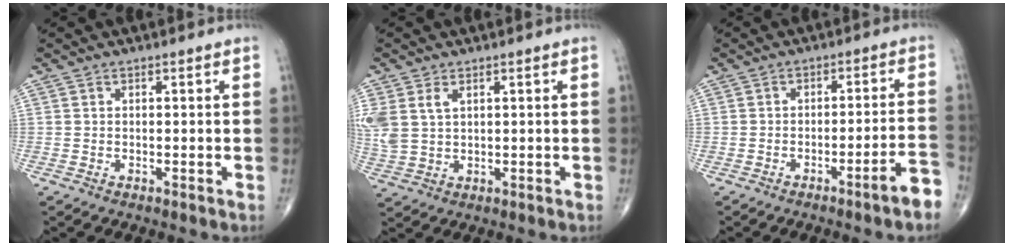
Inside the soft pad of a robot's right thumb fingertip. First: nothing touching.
{"total": 7.2, "force": [2.5, 4.6, 5.0], "torque": [-0.127, 0.005, 0.063]}
{"total": 6.4, "force": [-4.0, 0.0, 5.0], "torque": [-0.068, 0.030, -0.054]}